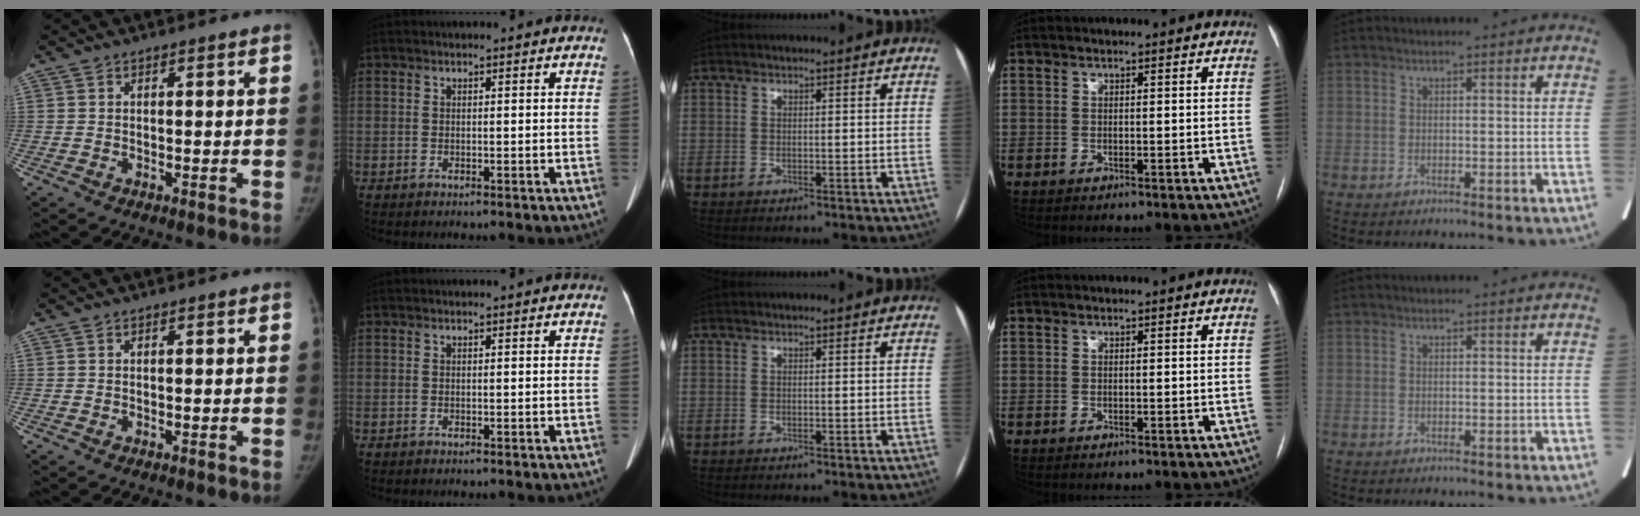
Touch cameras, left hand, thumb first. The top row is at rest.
{}